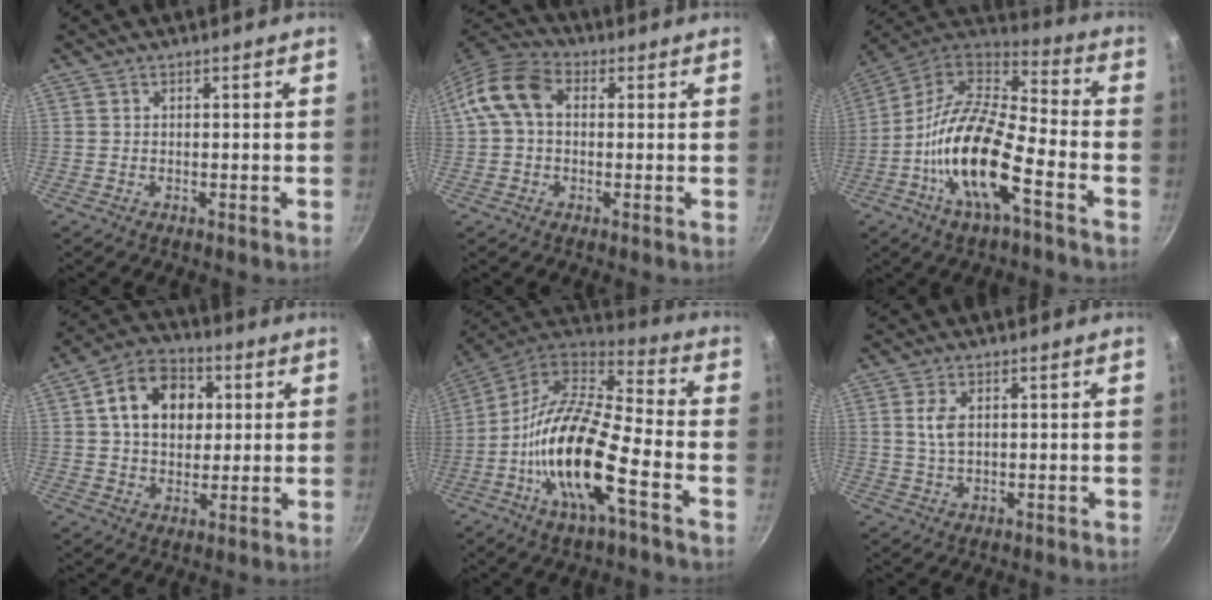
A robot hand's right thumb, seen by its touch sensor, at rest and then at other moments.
{"total": 9.6, "force": [1.3, 6.8, 6.7], "torque": [-0.112, 0.026, 0.006]}
{"total": 19.7, "force": [-7.1, 7.2, 16.9], "torque": [-0.310, 0.047, -0.153]}
{"total": 13.5, "force": [3.1, 9.9, 8.5], "torque": [-0.112, 0.013, 0.040]}
{"total": 20.2, "force": [-6.8, 6.5, 17.9], "torque": [-0.329, 0.043, -0.146]}
{"total": 3.9, "force": [0.9, 2.1, 3.1], "torque": [-0.058, -0.002, 0.018]}